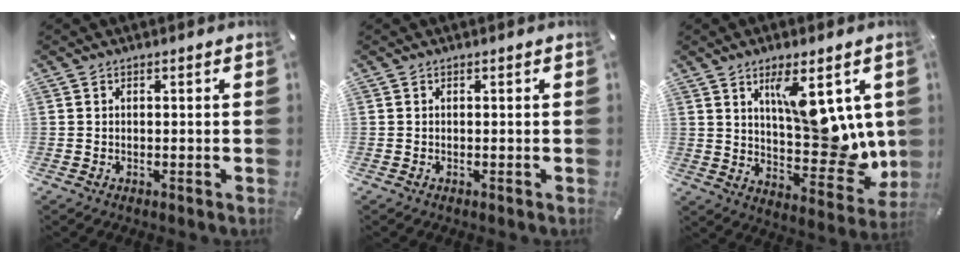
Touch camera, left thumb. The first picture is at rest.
{"total": 0.0}
{"total": 15.1, "force": [4.8, 6.8, 12.6], "torque": [-0.151, -0.043, 0.090]}